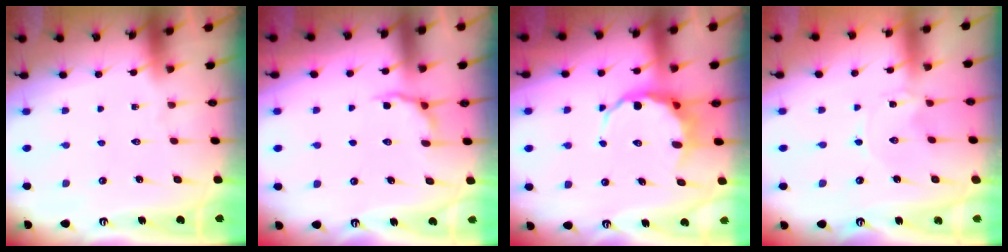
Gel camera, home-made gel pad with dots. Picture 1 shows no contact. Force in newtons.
{"total": 6.2, "press": 5.7, "slide": 2.5}
{"total": 6.9, "press": 6.6, "slide": 1.7}
{"total": 0.0}